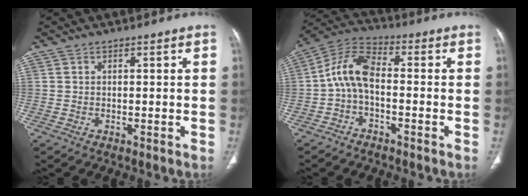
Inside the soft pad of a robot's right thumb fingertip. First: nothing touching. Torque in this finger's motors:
{"motor_torque": [-0.02, 0.78, 0.88, -0.43, 0.10]}